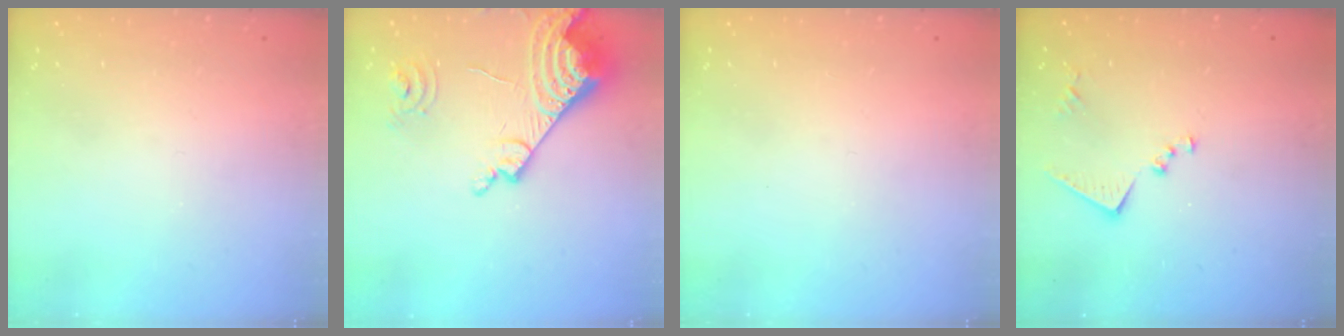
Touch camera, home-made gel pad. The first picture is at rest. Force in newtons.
{"total": 18.6, "press": 18.5, "slide": 1.9}
{"total": 0.0}
{"total": 10.1, "press": 10.1, "slide": 0.6}